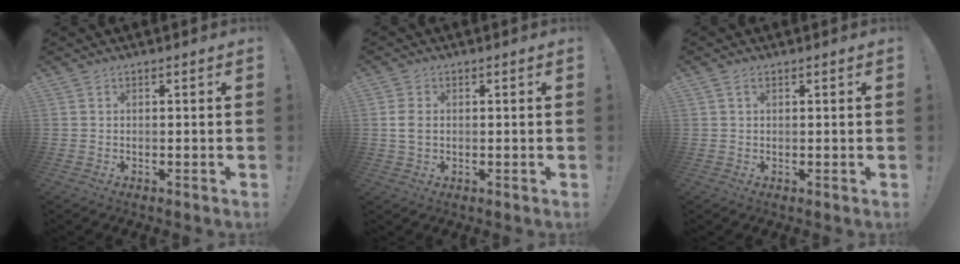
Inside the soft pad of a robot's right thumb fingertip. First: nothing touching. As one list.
[{"total": 3.8, "force": [0.2, 2.6, 2.8], "torque": [-0.060, 0.000, 0.001]}, {"total": 1.3, "force": [0.6, 0.7, 0.8], "torque": [-0.013, 0.001, 0.009]}]